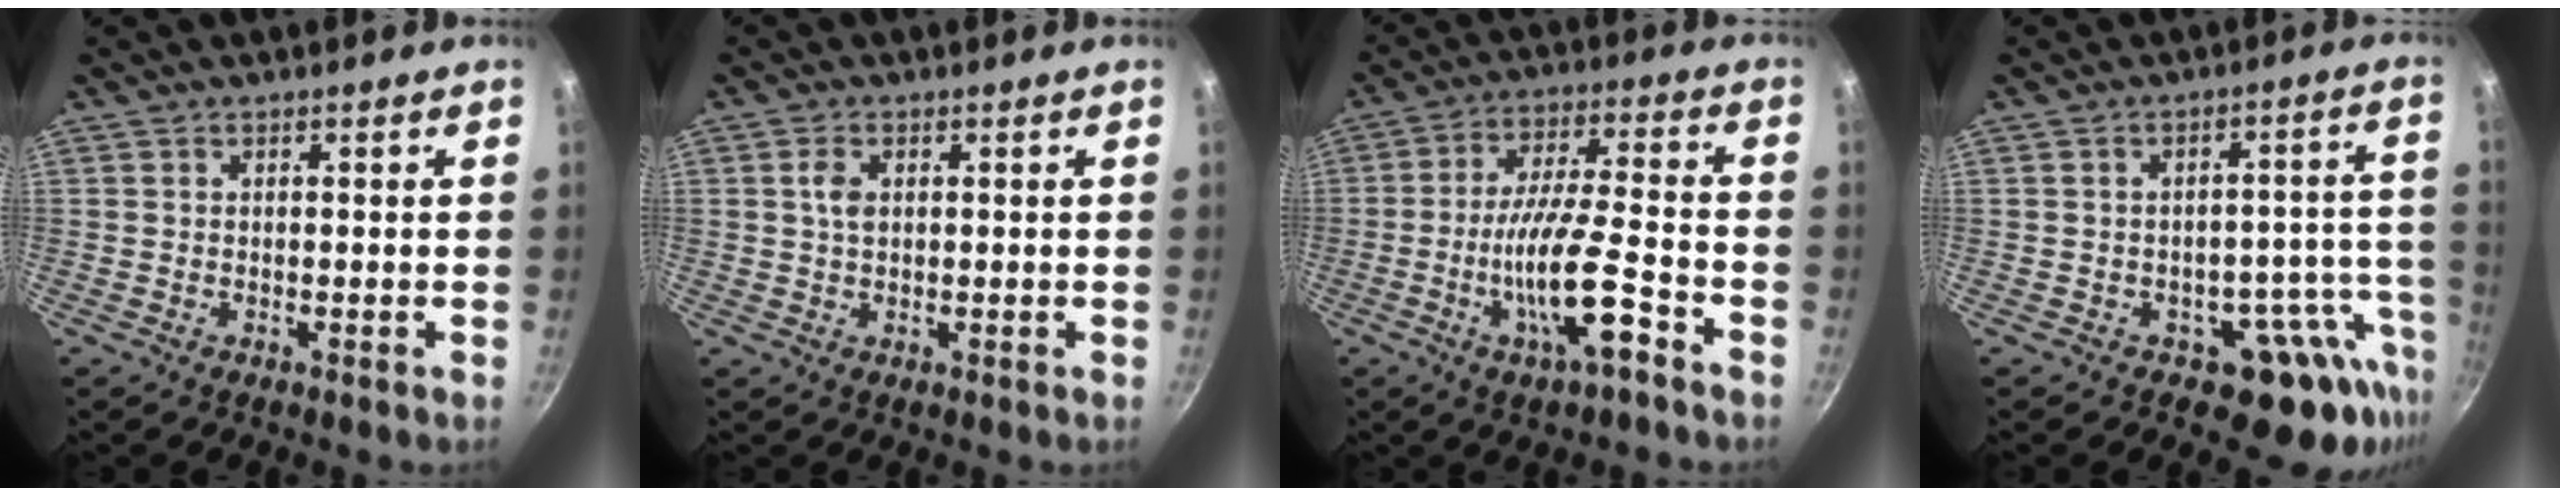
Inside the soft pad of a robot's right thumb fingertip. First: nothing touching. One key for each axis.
{"total": 2.9, "fx": 0.7, "fy": 1.8, "fz": 2.1, "tx": -0.038, "ty": 0.001, "tz": 0.011}
{"total": 13.0, "fx": -5.8, "fy": 2.7, "fz": 11.4, "tx": -0.205, "ty": 0.029, "tz": -0.107}
{"total": 11.1, "fx": -5.9, "fy": 7.0, "fz": 6.3, "tx": -0.009, "ty": 0.051, "tz": -0.065}